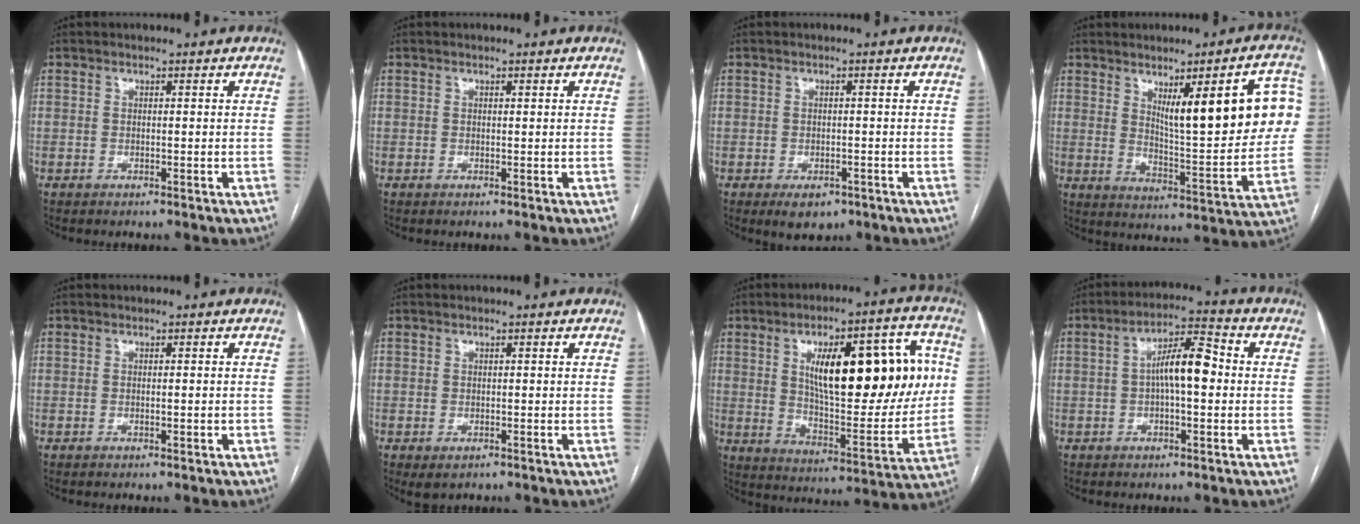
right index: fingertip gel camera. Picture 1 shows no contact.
{"total": 0.0}
{"total": 3.8, "force": [-2.2, 2.5, 2.0], "torque": [-0.025, -0.001, -0.022]}
{"total": 17.6, "force": [5.1, 3.6, 16.4], "torque": [-0.214, 0.003, 0.079]}
{"total": 0.8, "force": [-0.2, 0.1, 0.7], "torque": [-0.015, -0.002, 0.000]}
{"total": 1.7, "force": [-0.6, 1.1, 1.1], "torque": [-0.015, -0.002, -0.002]}
{"total": 23.9, "force": [5.4, 7.5, 22.0], "torque": [-0.323, 0.022, 0.084]}
{"total": 7.9, "force": [0.2, 2.1, 7.6], "torque": [-0.140, 0.025, 0.000]}